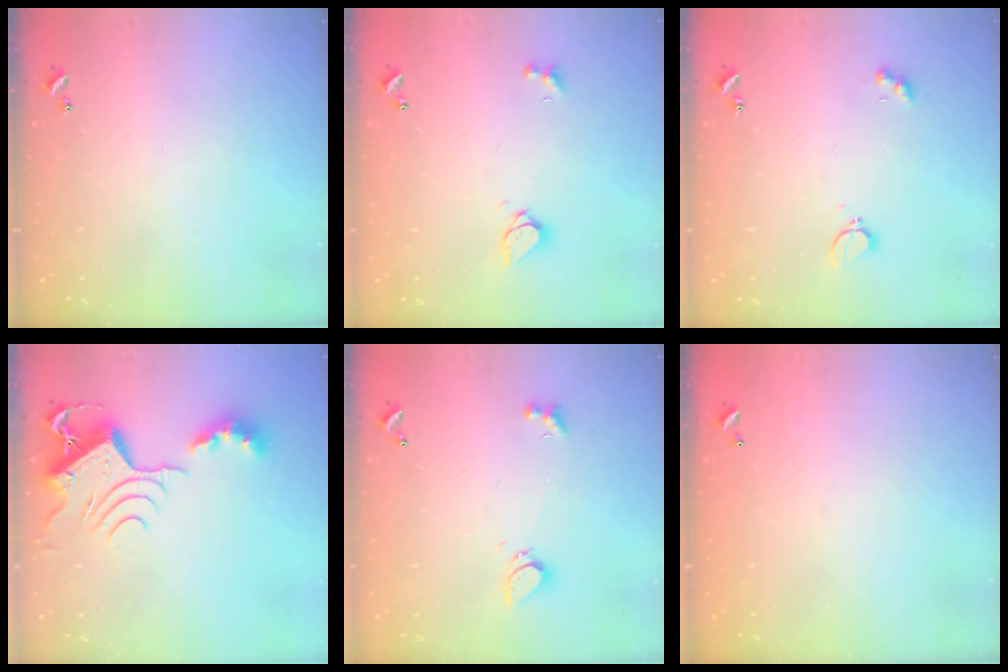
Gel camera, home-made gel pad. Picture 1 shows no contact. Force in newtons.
{"total": 2.4, "press": 2.4, "slide": 0.3}
{"total": 4.0, "press": 3.9, "slide": 0.6}
{"total": 10.3, "press": 10.3, "slide": 1.1}
{"total": 2.1, "press": 2.0, "slide": 0.7}
{"total": 2.8, "press": 2.8, "slide": 0.1}